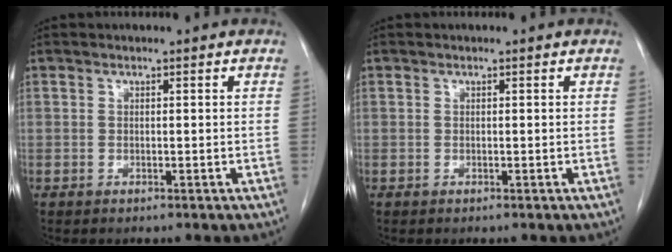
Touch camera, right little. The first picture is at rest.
{"total": 0.0}